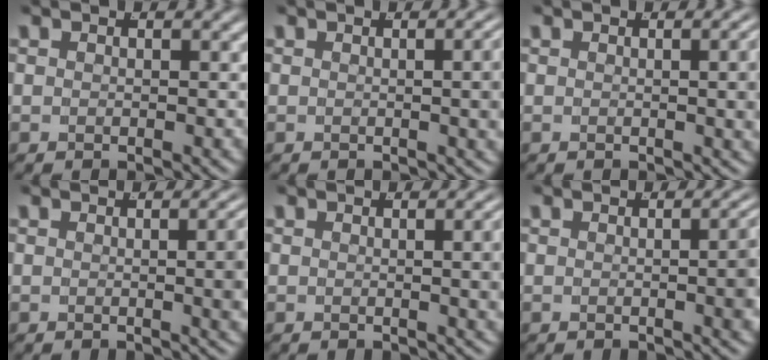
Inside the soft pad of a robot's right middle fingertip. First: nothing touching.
{"total": 3.9, "force": [0.6, 1.2, 3.7], "torque": [-0.017, 0.017, -0.002]}
{"total": 3.6, "force": [0.6, 1.0, 3.4], "torque": [-0.015, 0.014, 0.000]}
{"total": 4.4, "force": [0.4, 1.3, 4.2], "torque": [-0.023, 0.014, -0.003]}
{"total": 3.4, "force": [0.6, 0.9, 3.3], "torque": [-0.016, 0.013, 0.000]}
{"total": 4.1, "force": [0.1, 1.2, 3.9], "torque": [-0.023, 0.013, -0.008]}